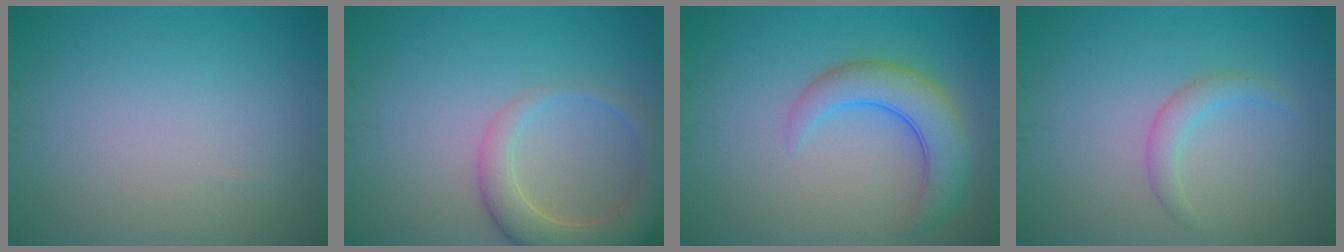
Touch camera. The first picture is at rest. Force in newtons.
{"total": 5.2, "press": 5.2, "slide": 0.5}
{"total": 4.7, "press": 4.7, "slide": 0.3}
{"total": 1.7, "press": 1.7, "slide": 0.1}